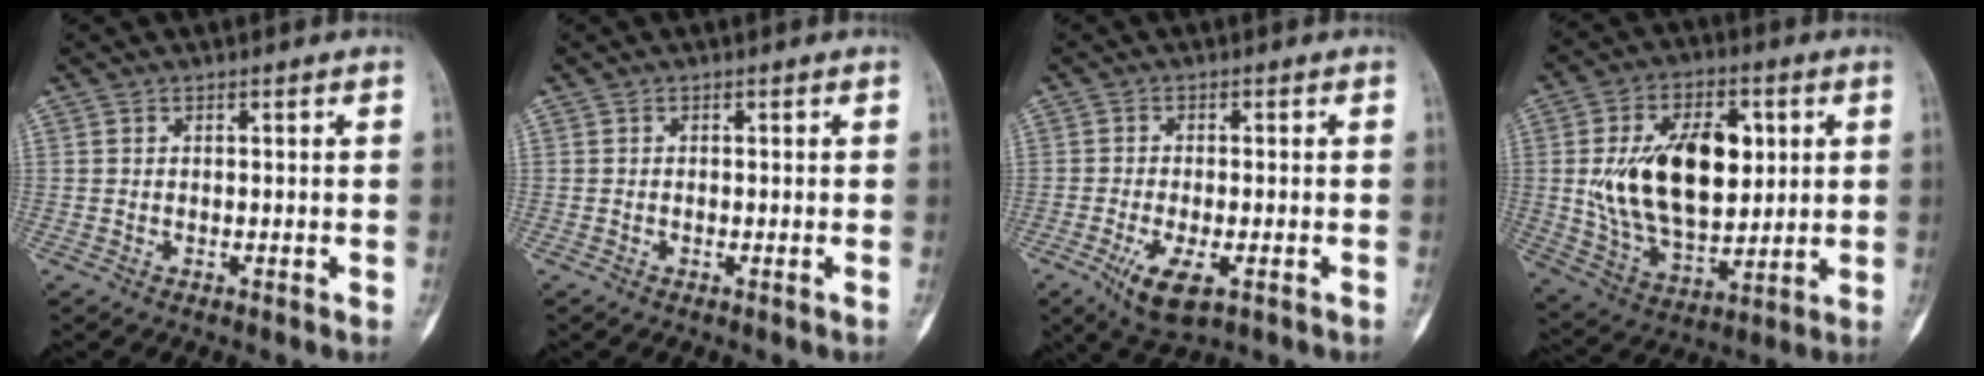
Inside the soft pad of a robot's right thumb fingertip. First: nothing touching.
{"total": 0.0}
{"total": 7.1, "force": [-3.0, 2.9, 5.7], "torque": [-0.109, -0.009, -0.045]}
{"total": 20.9, "force": [3.2, 12.6, 16.4], "torque": [-0.243, -0.011, 0.068]}